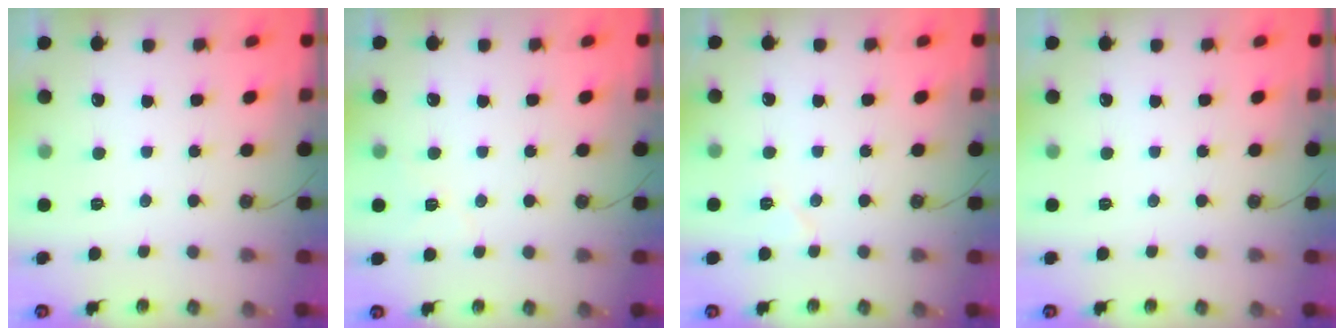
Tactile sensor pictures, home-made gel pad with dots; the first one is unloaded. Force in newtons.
{"total": 5.9, "press": 5.4, "slide": 2.4}
{"total": 5.3, "press": 4.9, "slide": 2.0}
{"total": 0.0}